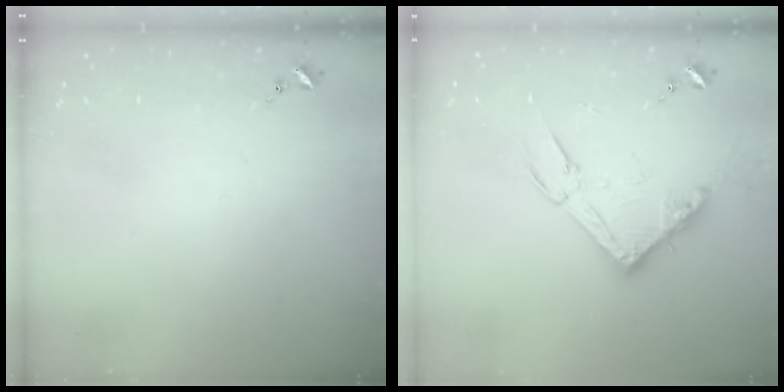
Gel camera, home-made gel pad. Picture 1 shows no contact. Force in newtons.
{"total": 14.8, "press": 14.8, "slide": 0.4}